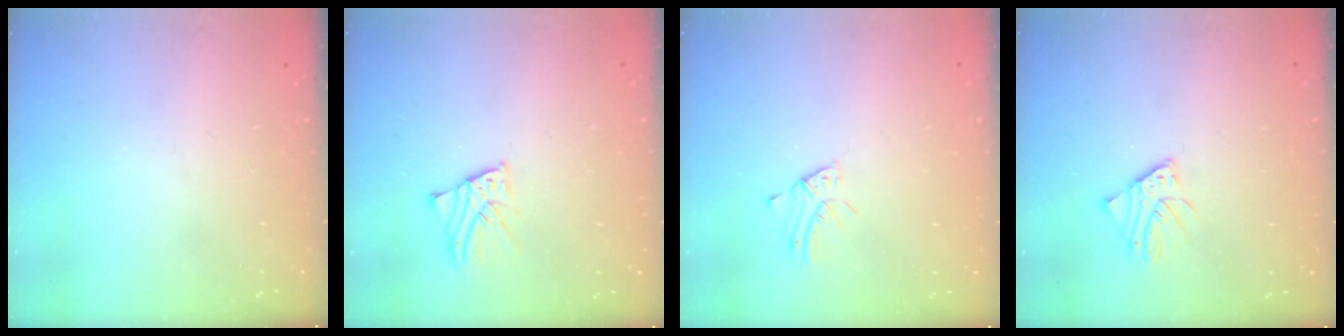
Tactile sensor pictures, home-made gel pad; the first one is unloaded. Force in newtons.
{"total": 2.6, "press": 2.6, "slide": 0.1}
{"total": 2.1, "press": 2.1, "slide": 0.1}
{"total": 2.2, "press": 2.2, "slide": 0.1}